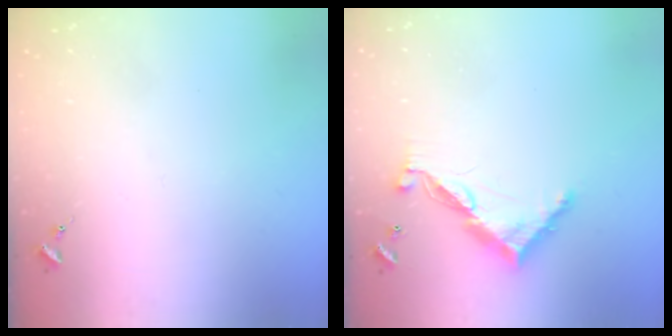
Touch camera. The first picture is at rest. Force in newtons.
{"total": 9.9, "press": 9.9, "slide": 0.2}